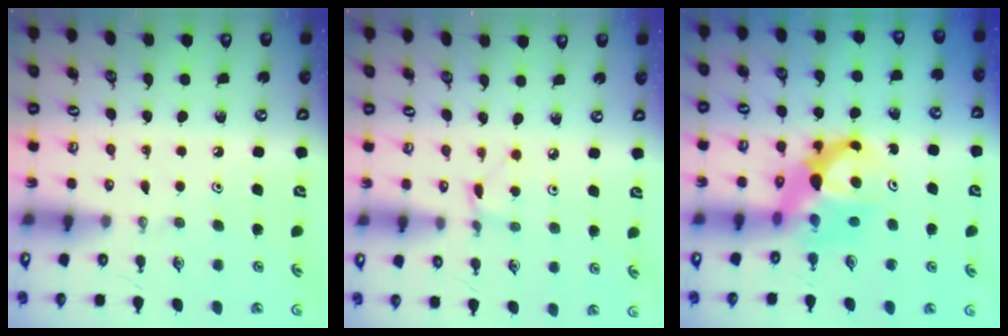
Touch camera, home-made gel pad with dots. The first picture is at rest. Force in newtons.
{"total": 1.3, "press": 1.2, "slide": 0.1}
{"total": 7.2, "press": 7.2, "slide": 0.5}